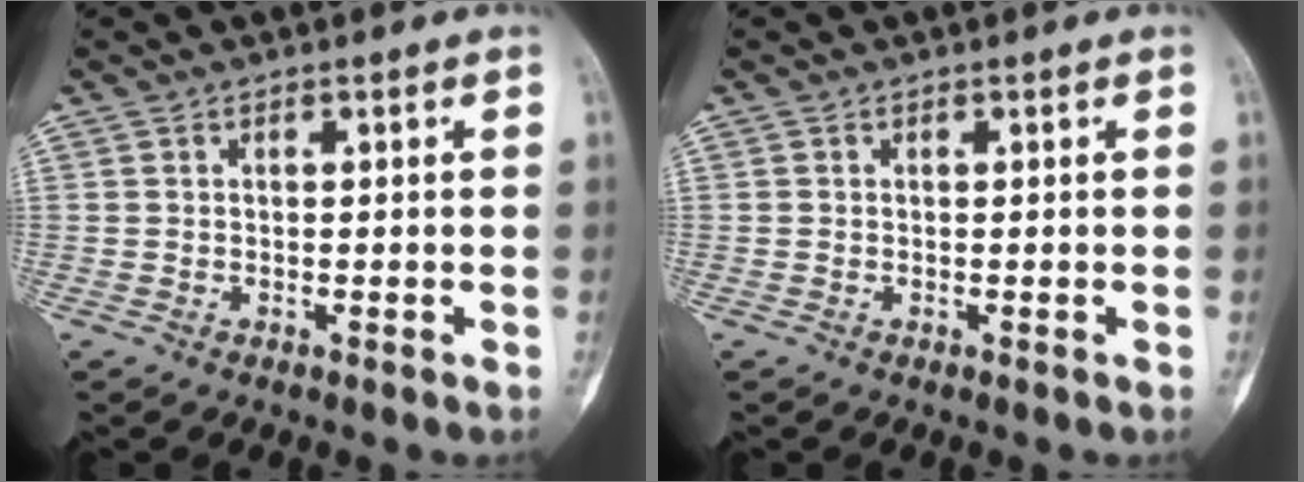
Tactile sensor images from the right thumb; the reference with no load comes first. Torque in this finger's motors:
{"motor_torque": [0.50, -0.16, 0.35, 0.13, 0.00]}